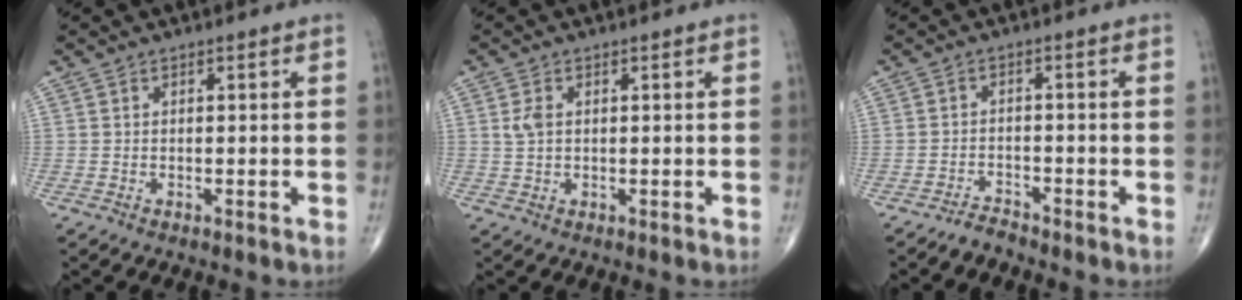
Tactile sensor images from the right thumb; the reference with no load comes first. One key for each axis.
{"total": 2.5, "fx": 0.5, "fy": 1.6, "fz": 1.9, "tx": -0.042, "ty": 0.001, "tz": 0.012}
{"total": 2.2, "fx": -2.1, "fy": 0.4, "fz": 0.0, "tx": 0.000, "ty": 0.005, "tz": -0.040}